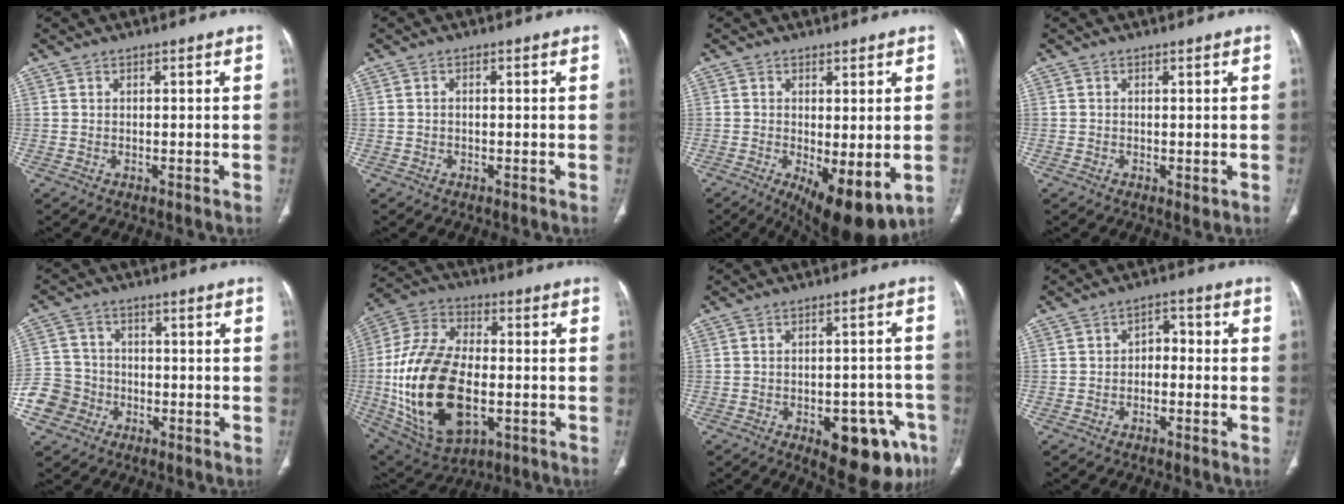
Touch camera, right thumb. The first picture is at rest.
{"total": 0.6, "force": [-0.2, 0.4, 0.4], "torque": [-0.007, 0.002, -0.005]}
{"total": 11.4, "force": [-3.2, 4.2, 10.1], "torque": [-0.149, -0.023, -0.034]}
{"total": 1.1, "force": [-0.3, 0.6, 0.8], "torque": [-0.008, -0.003, -0.003]}
{"total": 8.2, "force": [-3.5, 7.3, 1.6], "torque": [-0.013, 0.025, -0.066]}
{"total": 24.3, "force": [-3.8, 13.8, 19.6], "torque": [-0.386, 0.008, -0.050]}
{"total": 14.9, "force": [-7.2, 6.9, 11.0], "torque": [-0.091, 0.034, -0.080]}
{"total": 3.6, "force": [-1.0, 2.6, 2.3], "torque": [-0.022, 0.026, -0.026]}